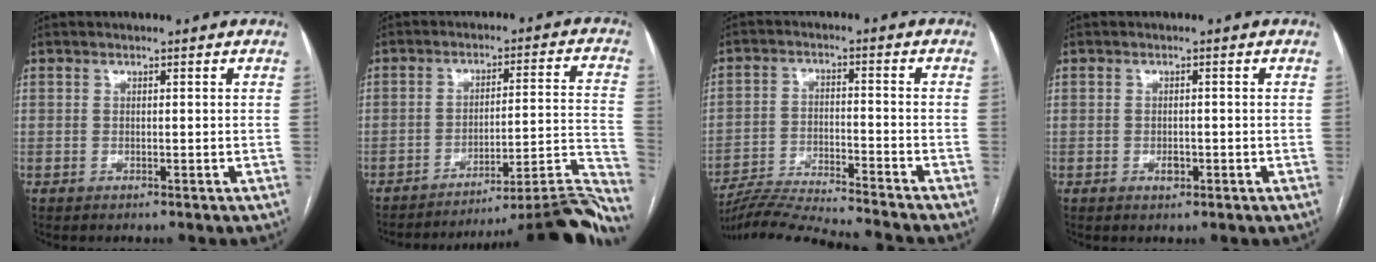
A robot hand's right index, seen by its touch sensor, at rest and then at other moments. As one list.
[{"total": 23.8, "force": [-22.0, -0.6, 9.0], "torque": [-0.019, 0.014, -0.289]}, {"total": 13.9, "force": [-13.3, -1.2, 3.8], "torque": [-0.060, -0.008, -0.223]}, {"total": 1.4, "force": [-0.6, 0.8, 1.0], "torque": [-0.018, 0.001, -0.007]}]